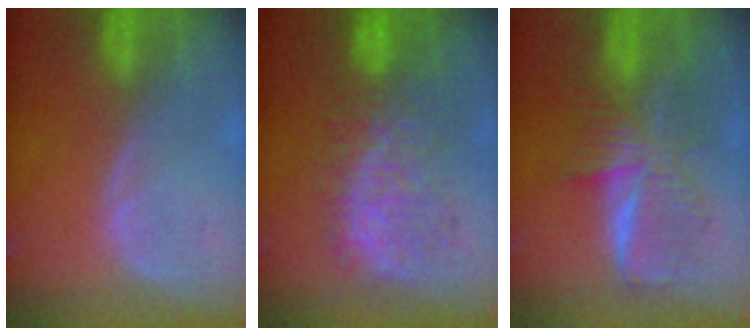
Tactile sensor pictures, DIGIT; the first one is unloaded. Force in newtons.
{"total": 9.4, "press": 8.9, "slide": 3.0}
{"total": 8.1, "press": 8.1, "slide": 0.3}